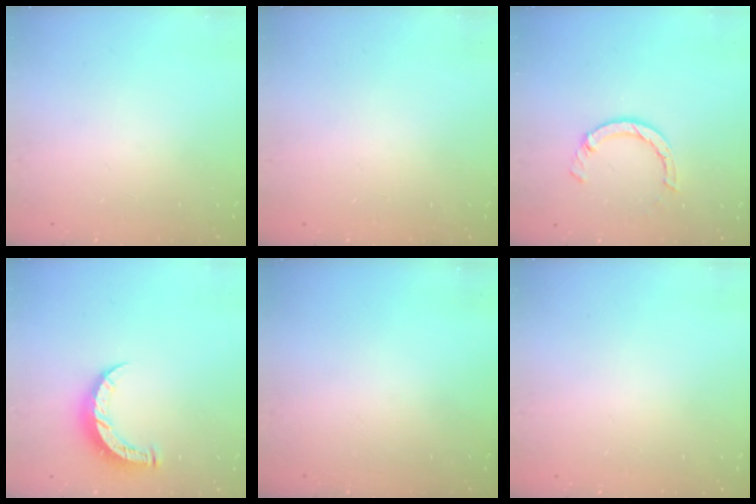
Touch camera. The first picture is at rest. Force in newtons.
{"total": 2.6, "press": 2.6, "slide": 0.2}
{"total": 5.8, "press": 5.8, "slide": 0.8}
{"total": 7.7, "press": 7.7, "slide": 0.3}
{"total": 0.0}
{"total": 2.6, "press": 2.6, "slide": 0.2}